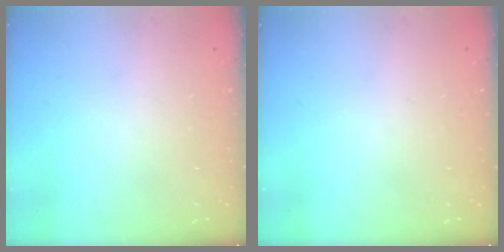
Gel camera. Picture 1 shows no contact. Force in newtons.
{"total": 0.0}